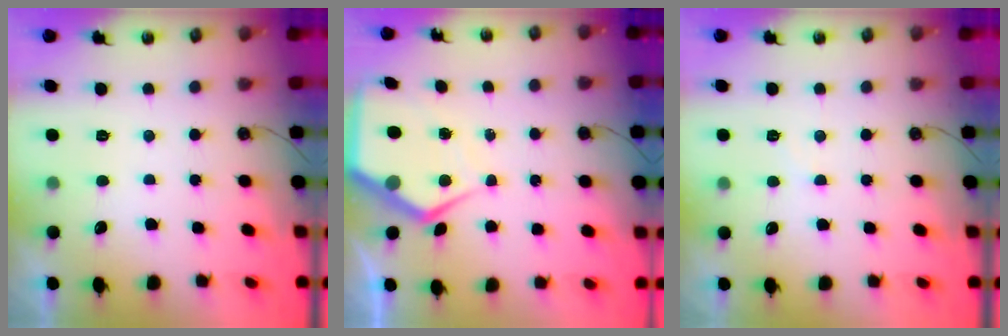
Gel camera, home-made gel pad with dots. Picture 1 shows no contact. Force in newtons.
{"total": 9.0, "press": 8.9, "slide": 1.1}
{"total": 6.2, "press": 6.2, "slide": 0.8}